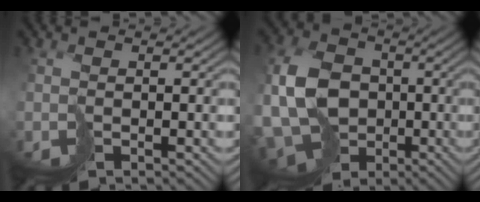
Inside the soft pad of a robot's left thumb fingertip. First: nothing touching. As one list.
[{"total": 12.2, "force": [-1.2, 9.3, 7.9], "torque": [-0.197, -0.009, -0.025]}]